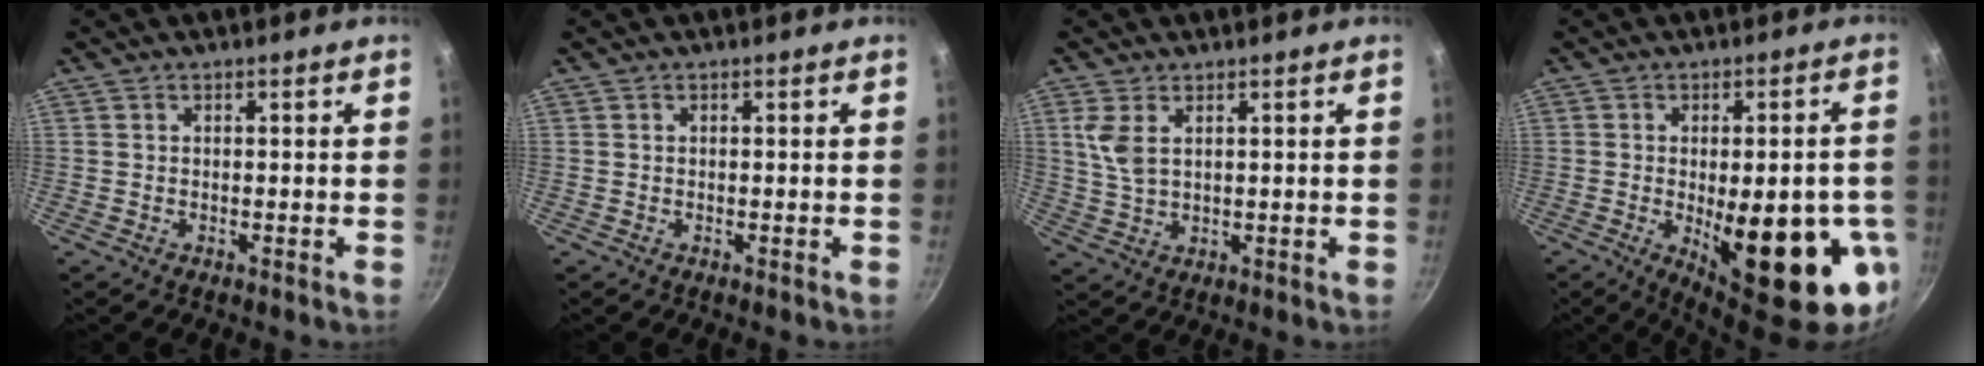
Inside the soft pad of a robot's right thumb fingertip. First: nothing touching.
{"total": 0.0}
{"total": 5.4, "force": [2.0, 3.0, 4.1], "torque": [-0.081, -0.009, 0.045]}
{"total": 20.6, "force": [-5.3, 7.6, 18.3], "torque": [-0.221, -0.001, -0.056]}